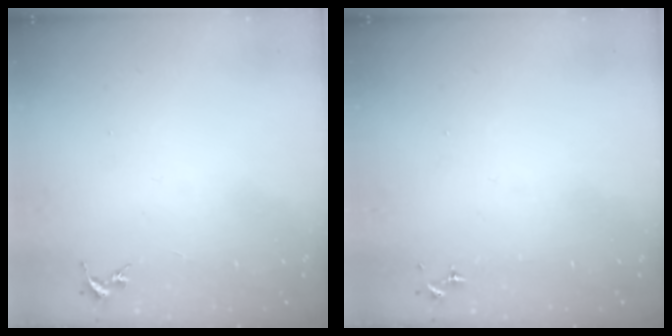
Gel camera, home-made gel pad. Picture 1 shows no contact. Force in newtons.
{"total": 0.0}